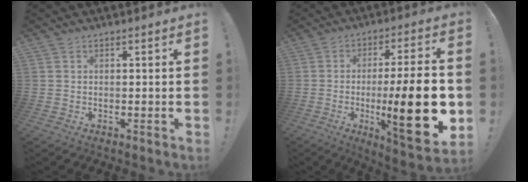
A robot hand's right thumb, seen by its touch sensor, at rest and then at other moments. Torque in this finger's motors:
{"motor_torque": [0.11, 1.37, 2.05, -0.72, 0.17]}